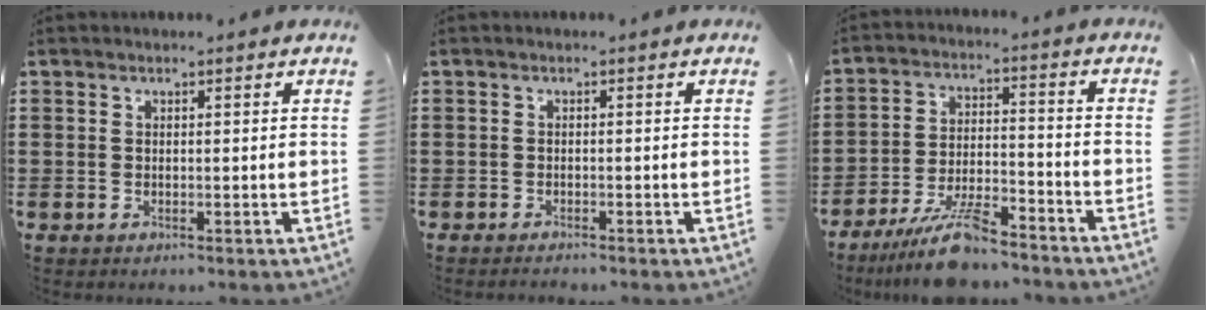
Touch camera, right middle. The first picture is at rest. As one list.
[{"total": 0.7, "force": [-0.7, 0.1, 0.2], "torque": [-0.005, -0.003, -0.013]}, {"total": 10.0, "force": [-8.5, 2.2, 4.8], "torque": [-0.095, 0.018, -0.162]}]